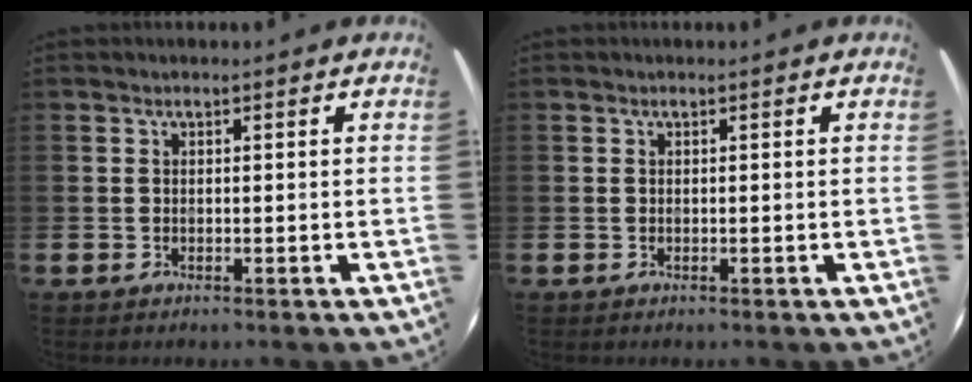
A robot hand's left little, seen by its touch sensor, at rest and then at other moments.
{"total": 0.0}